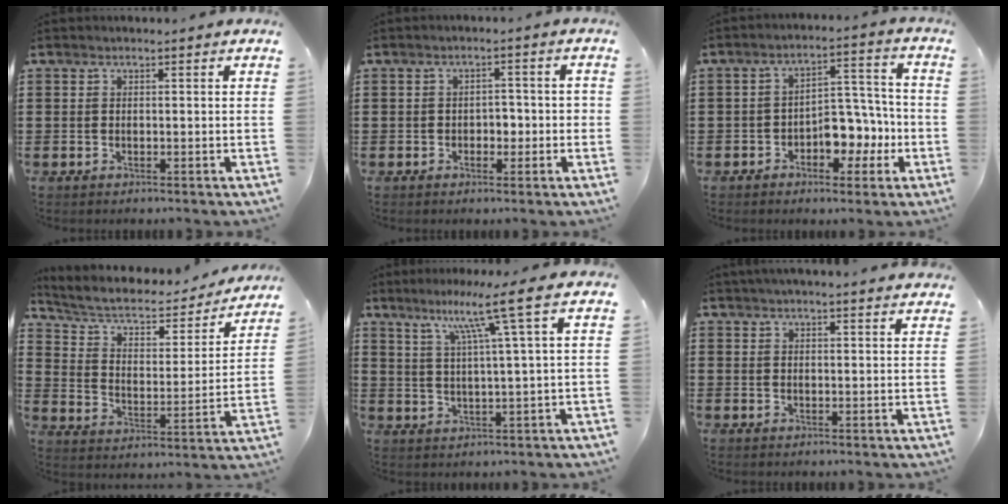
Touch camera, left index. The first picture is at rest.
{"total": 2.4, "force": [-0.8, 1.7, 1.5], "torque": [-0.032, 0.005, -0.021]}
{"total": 6.8, "force": [-2.8, 4.4, 4.4], "torque": [-0.070, 0.011, -0.054]}
{"total": 5.8, "force": [4.3, 2.6, 2.9], "torque": [-0.077, -0.024, 0.067]}
{"total": 9.0, "force": [4.8, -1.4, 7.5], "torque": [-0.141, -0.013, 0.071]}
{"total": 2.4, "force": [2.4, -0.3, 0.5], "torque": [-0.015, -0.003, 0.044]}